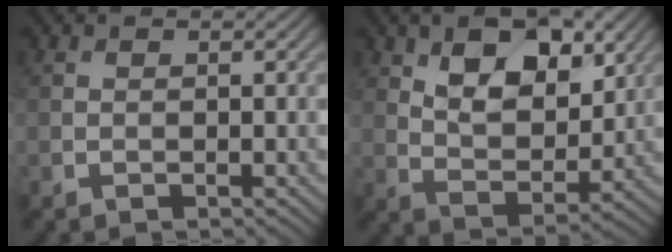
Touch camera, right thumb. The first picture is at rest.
{"total": 9.9, "force": [4.7, 5.3, 6.8], "torque": [-0.124, -0.006, 0.081]}